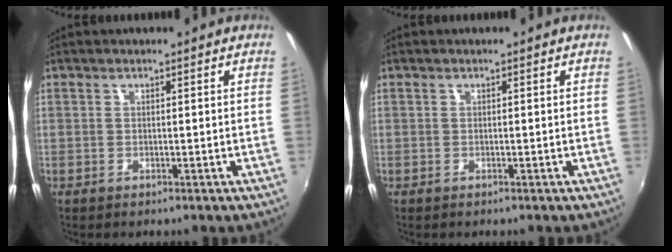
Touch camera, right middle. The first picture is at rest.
{"total": 0.0}